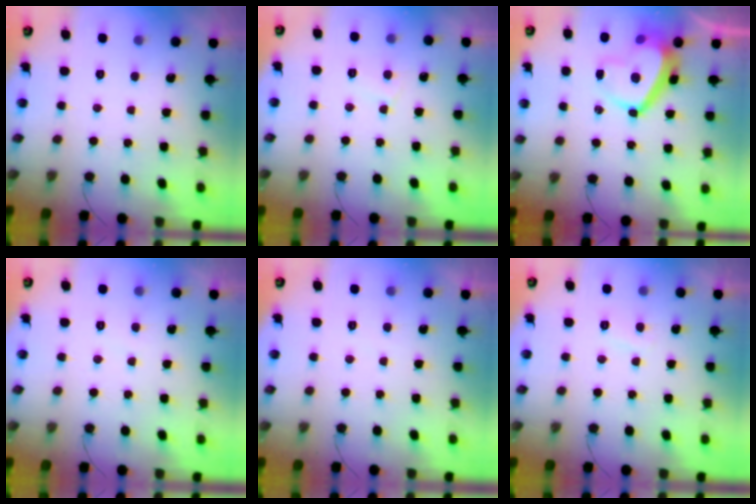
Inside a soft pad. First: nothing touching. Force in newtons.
{"total": 3.4, "press": 3.3, "slide": 0.5}
{"total": 8.8, "press": 8.7, "slide": 1.5}
{"total": 2.9, "press": 2.9, "slide": 0.3}
{"total": 0.8, "press": 0.6, "slide": 0.4}
{"total": 2.0, "press": 1.9, "slide": 0.6}